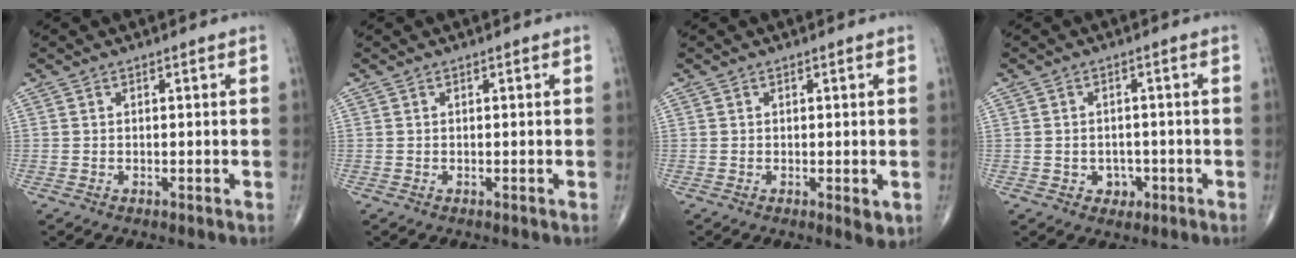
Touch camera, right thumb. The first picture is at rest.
{"total": 0.0}
{"total": 2.2, "force": [-0.3, 0.8, 2.0], "torque": [-0.027, -0.009, -0.005]}
{"total": 3.2, "force": [-1.0, 2.7, 1.3], "torque": [0.003, 0.008, -0.011]}